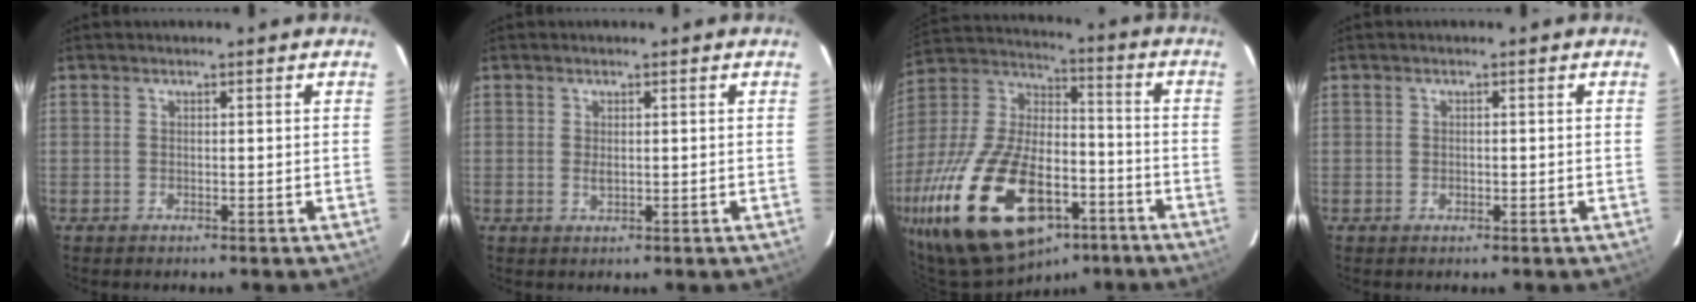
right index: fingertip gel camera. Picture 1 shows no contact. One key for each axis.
{"total": 1.3, "fx": 0.0, "fy": 0.7, "fz": 1.1, "tx": -0.020, "ty": 0.000, "tz": 0.002}
{"total": 29.6, "fx": -15.5, "fy": 14.4, "fz": 20.7, "tx": -0.406, "ty": -0.016, "tz": -0.249}
{"total": 0.9, "fx": -0.3, "fy": 0.7, "fz": 0.4, "tx": -0.004, "ty": 0.000, "tz": -0.004}